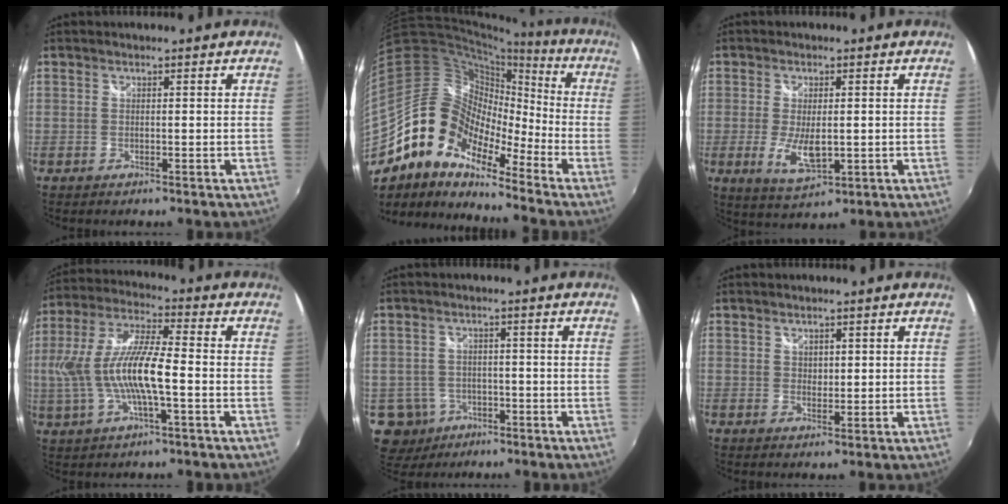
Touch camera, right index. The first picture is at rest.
{"total": 14.1, "force": [-9.6, 7.5, 7.2], "torque": [-0.117, 0.008, -0.204]}
{"total": 6.8, "force": [-1.0, 2.9, 6.0], "torque": [-0.119, -0.016, -0.015]}
{"total": 14.0, "force": [-2.2, 3.0, 13.5], "torque": [-0.266, -0.001, -0.038]}
{"total": 6.9, "force": [-3.0, 6.0, 1.6], "torque": [-0.054, 0.012, -0.039]}
{"total": 1.6, "force": [0.9, 1.2, 0.5], "torque": [-0.002, 0.002, 0.016]}